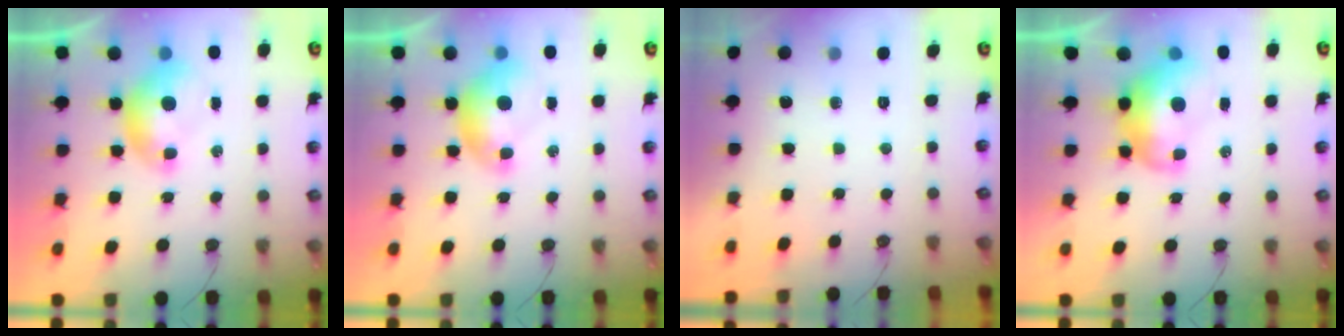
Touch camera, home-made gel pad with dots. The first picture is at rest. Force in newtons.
{"total": 0.6, "press": 0.5, "slide": 0.3}
{"total": 0.0}
{"total": 3.2, "press": 3.1, "slide": 0.9}